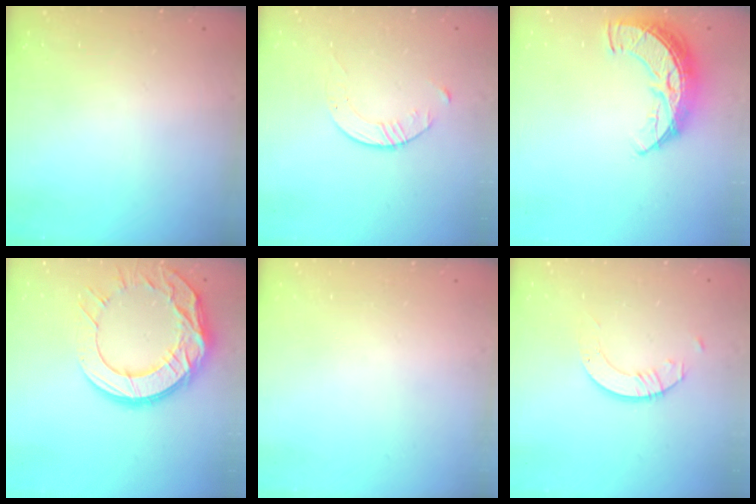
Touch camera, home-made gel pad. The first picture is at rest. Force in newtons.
{"total": 4.2, "press": 4.2, "slide": 0.5}
{"total": 9.6, "press": 9.6, "slide": 0.6}
{"total": 17.2, "press": 17.1, "slide": 1.4}
{"total": 0.0}
{"total": 3.4, "press": 3.4, "slide": 0.0}